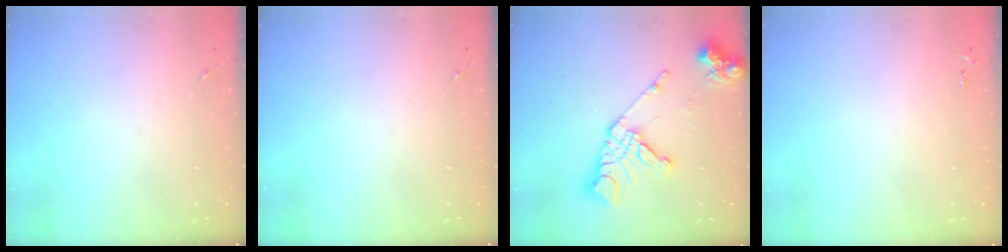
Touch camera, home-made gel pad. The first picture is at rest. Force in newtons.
{"total": 0.0}
{"total": 16.8, "press": 16.7, "slide": 2.2}
{"total": 2.5, "press": 2.5, "slide": 0.3}